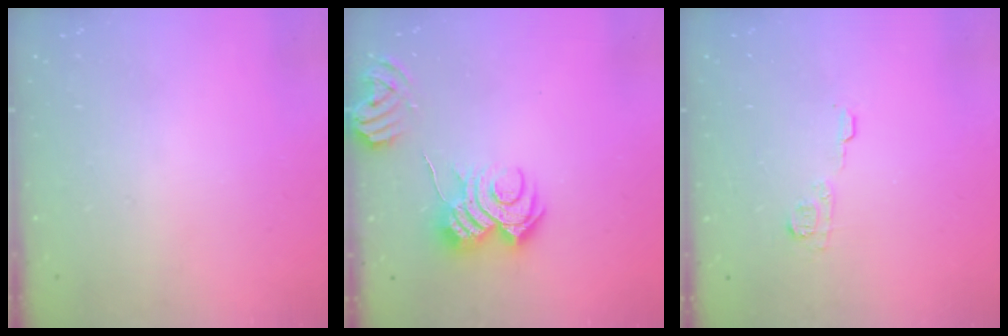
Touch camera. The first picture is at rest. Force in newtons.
{"total": 9.0, "press": 9.0, "slide": 1.0}
{"total": 6.2, "press": 6.2, "slide": 0.5}